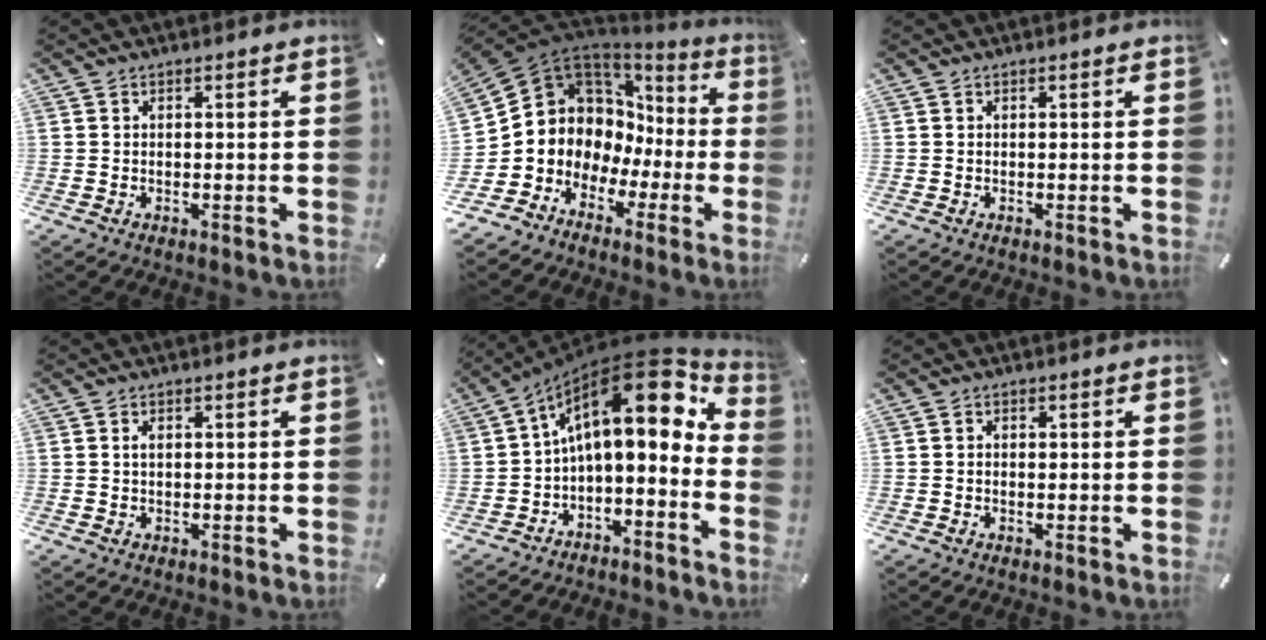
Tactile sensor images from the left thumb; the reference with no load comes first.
{"total": 7.9, "force": [2.3, 7.5, 0.9], "torque": [-0.036, -0.062, 0.054]}
{"total": 0.0}
{"total": 1.5, "force": [0.2, 0.9, 1.1], "torque": [-0.024, 0.005, 0.003]}
{"total": 18.0, "force": [6.1, 8.4, 14.7], "torque": [-0.224, -0.046, 0.102]}
{"total": 0.8, "force": [-0.2, 0.6, 0.5], "torque": [-0.009, 0.003, -0.004]}